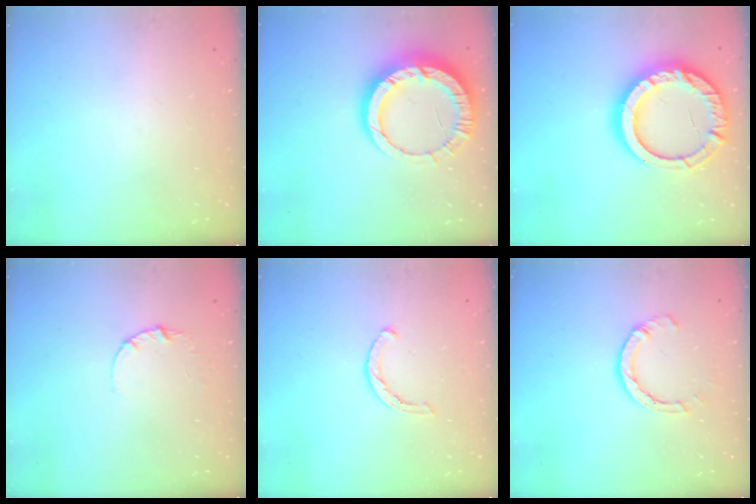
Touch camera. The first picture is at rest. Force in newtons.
{"total": 14.6, "press": 14.5, "slide": 1.5}
{"total": 19.7, "press": 19.6, "slide": 1.7}
{"total": 2.8, "press": 2.8, "slide": 0.3}
{"total": 3.6, "press": 3.5, "slide": 0.8}
{"total": 5.5, "press": 5.5, "slide": 0.6}